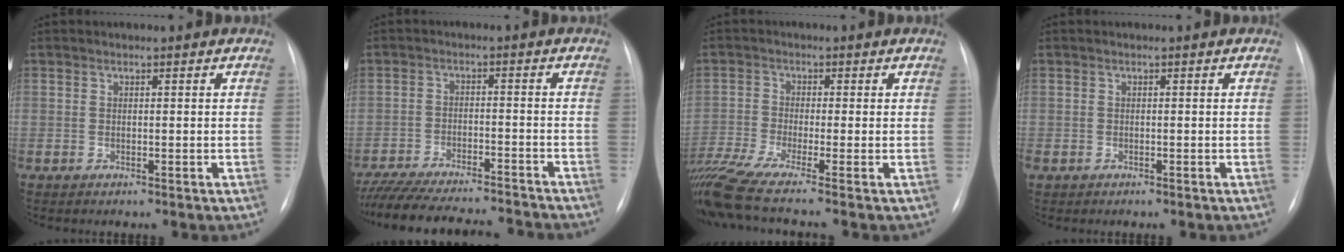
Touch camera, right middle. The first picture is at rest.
{"total": 19.1, "force": [-17.6, 2.4, 7.0], "torque": [-0.155, -0.018, -0.259]}
{"total": 12.3, "force": [-9.5, -0.3, 7.8], "torque": [-0.178, -0.014, -0.174]}
{"total": 0.8, "force": [-0.4, 0.6, 0.3], "torque": [-0.008, 0.003, -0.002]}